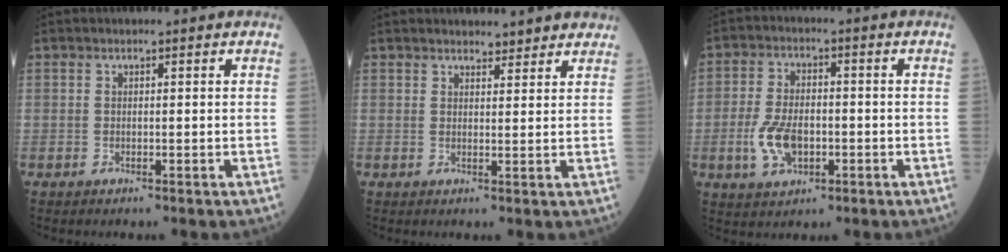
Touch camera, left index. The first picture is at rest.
{"total": 6.0, "force": [5.6, 1.8, 1.0], "torque": [-0.002, 0.015, 0.065]}
{"total": 7.3, "force": [-2.0, 3.9, 5.8], "torque": [-0.132, 0.004, -0.031]}